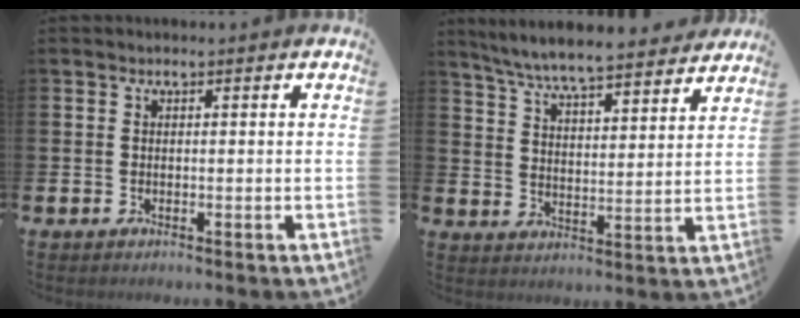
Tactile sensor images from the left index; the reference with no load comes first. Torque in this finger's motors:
{"motor_torque": [1.06, -1.07, 0.30, 0.21]}